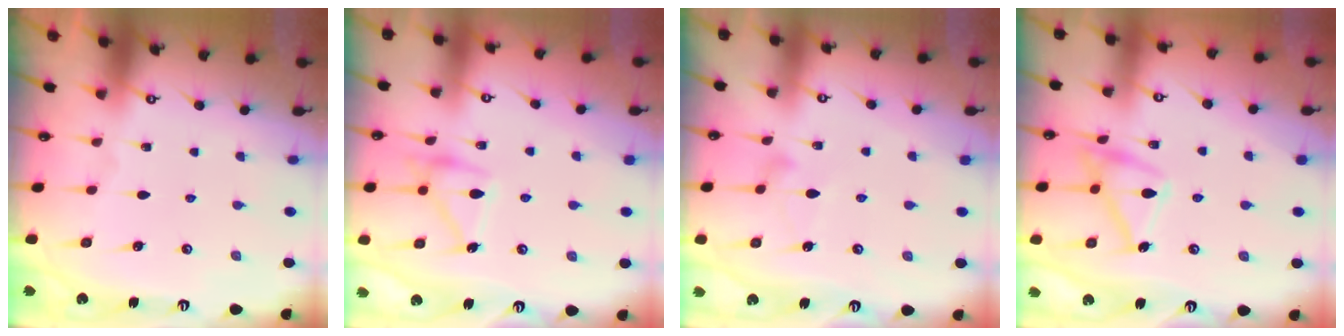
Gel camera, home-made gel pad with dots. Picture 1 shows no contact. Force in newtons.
{"total": 15.6, "press": 15.5, "slide": 1.0}
{"total": 8.7, "press": 8.6, "slide": 0.5}
{"total": 16.0, "press": 16.0, "slide": 1.0}